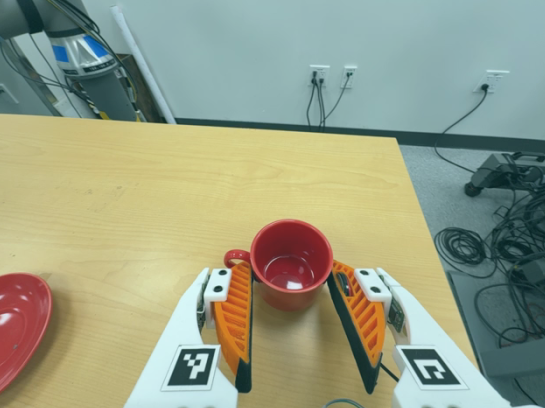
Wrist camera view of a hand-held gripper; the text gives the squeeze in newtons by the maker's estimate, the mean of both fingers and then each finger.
{"total": 2.9, "left": 2.5, "right": 3.4}